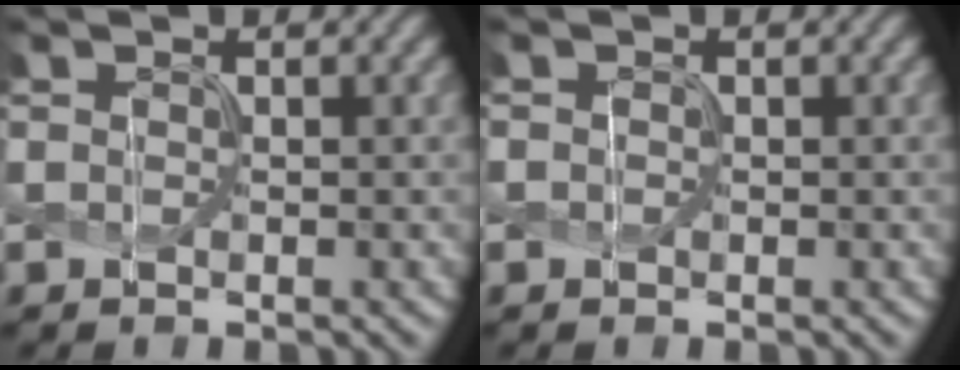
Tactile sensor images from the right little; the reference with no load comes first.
{"total": 0.8, "force": [-0.1, 0.7, 0.2], "torque": [-0.003, -0.003, -0.005]}